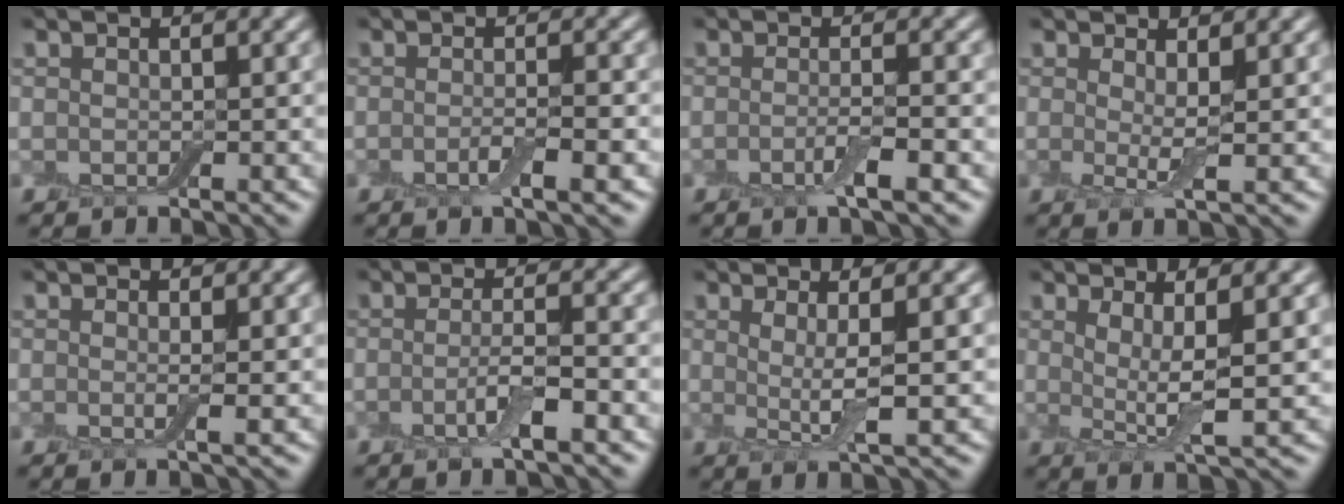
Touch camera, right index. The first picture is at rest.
{"total": 2.1, "force": [-0.7, 0.3, 2.0], "torque": [-0.037, -0.004, -0.016]}
{"total": 2.3, "force": [-0.7, 0.4, 2.1], "torque": [-0.039, -0.003, -0.017]}
{"total": 2.1, "force": [0.6, 0.3, 2.0], "torque": [-0.038, -0.012, 0.009]}
{"total": 1.4, "force": [0.1, 0.2, 1.4], "torque": [-0.022, -0.004, -0.003]}
{"total": 3.0, "force": [-0.9, 0.5, 2.8], "torque": [-0.053, -0.001, -0.022]}
{"total": 3.9, "force": [0.8, 0.7, 3.7], "torque": [-0.064, -0.009, 0.015]}
{"total": 4.1, "force": [1.2, 0.8, 3.9], "torque": [-0.067, -0.007, 0.021]}